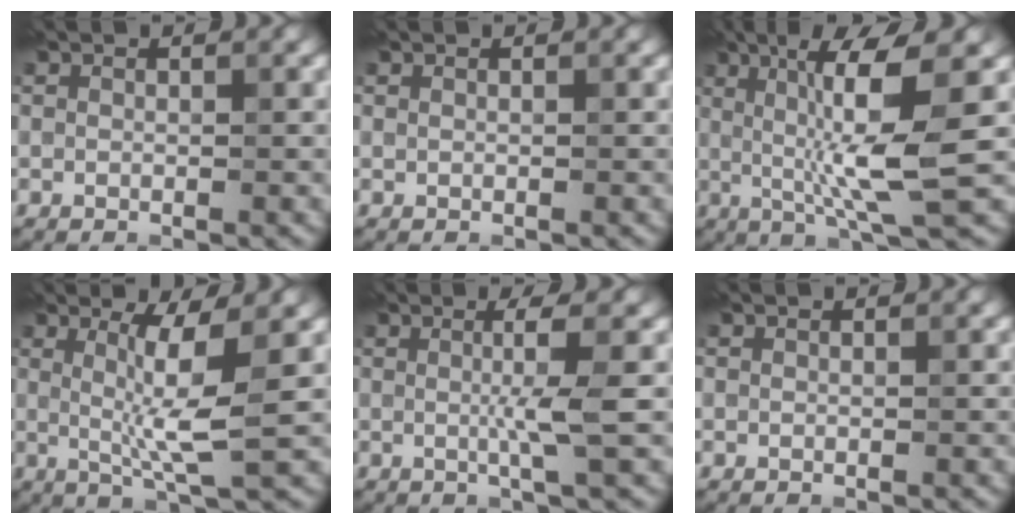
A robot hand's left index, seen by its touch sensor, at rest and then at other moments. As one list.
[{"total": 0.0}, {"total": 9.1, "force": [1.0, 1.4, 9.0], "torque": [-0.140, -0.005, 0.020]}, {"total": 5.1, "force": [0.6, 0.5, 5.1], "torque": [-0.097, -0.008, 0.015]}, {"total": 3.4, "force": [0.2, 0.4, 3.4], "torque": [-0.061, -0.003, -0.003]}, {"total": 0.0}]